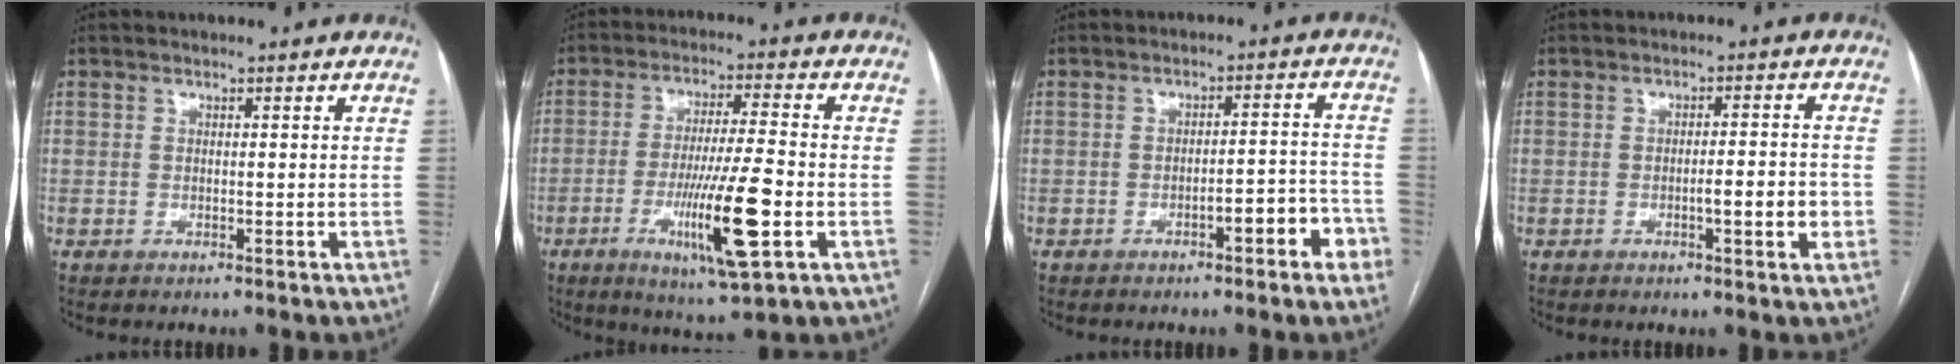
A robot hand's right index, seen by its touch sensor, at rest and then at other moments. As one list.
[{"total": 13.1, "force": [-4.2, 0.6, 12.4], "torque": [-0.227, -0.021, -0.069]}, {"total": 6.1, "force": [-3.1, 1.4, 5.0], "torque": [-0.057, 0.022, -0.040]}, {"total": 4.7, "force": [-1.3, 0.7, 4.5], "torque": [-0.066, 0.001, -0.016]}]